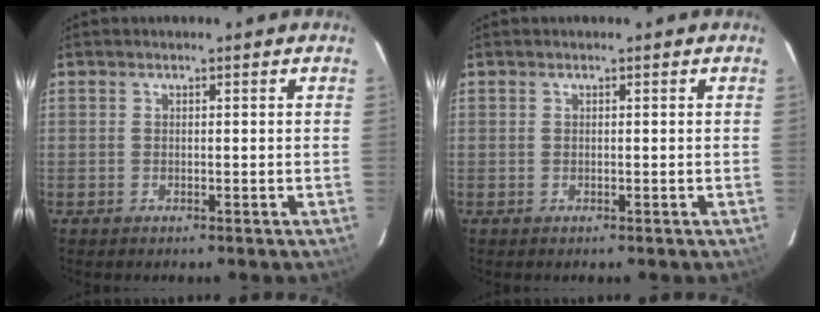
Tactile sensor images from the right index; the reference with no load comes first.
{"total": 0.0}